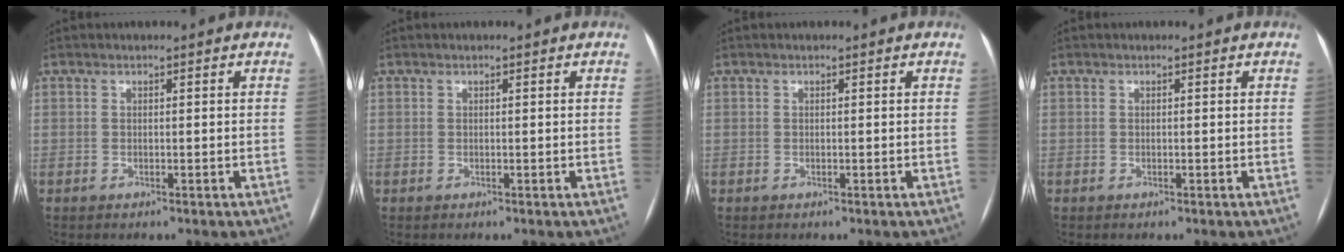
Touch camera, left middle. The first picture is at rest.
{"total": 0.0}
{"total": 0.0}
{"total": 0.0}